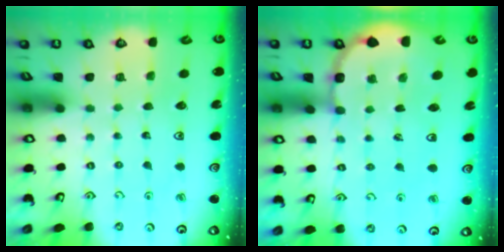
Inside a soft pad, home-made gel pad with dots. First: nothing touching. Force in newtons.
{"total": 6.4, "press": 6.2, "slide": 1.6}